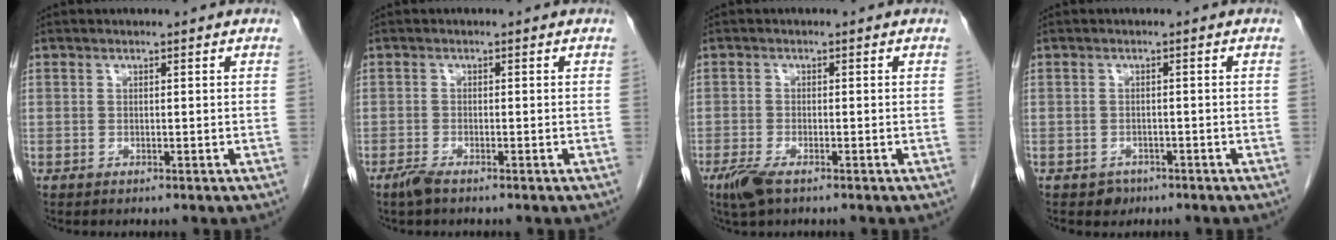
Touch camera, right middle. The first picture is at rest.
{"total": 1.9, "force": [-1.4, 0.3, 1.1], "torque": [-0.031, -0.004, -0.029]}
{"total": 3.5, "force": [-2.3, 1.0, 2.5], "torque": [-0.057, -0.007, -0.042]}
{"total": 1.8, "force": [-1.1, 1.4, 0.2], "torque": [-0.004, 0.005, -0.015]}